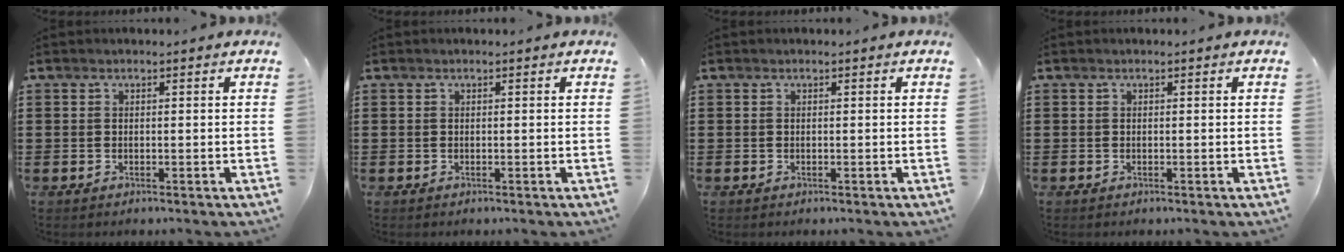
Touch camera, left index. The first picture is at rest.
{"total": 0.0}
{"total": 0.0}
{"total": 0.0}